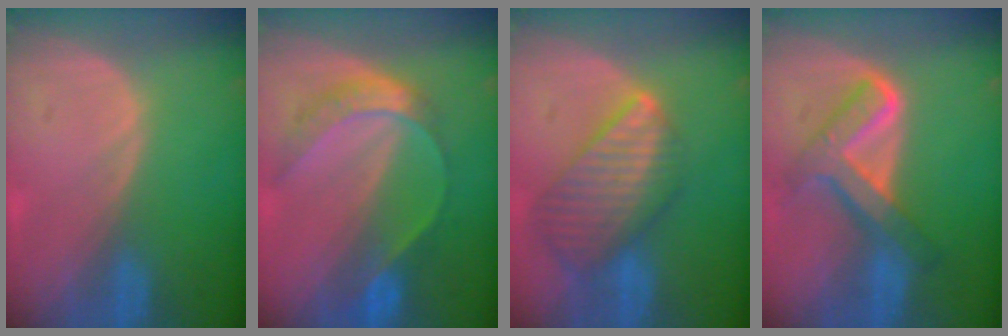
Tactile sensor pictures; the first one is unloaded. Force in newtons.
{"total": 7.2, "press": 6.1, "slide": 4.0}
{"total": 9.5, "press": 8.3, "slide": 4.6}
{"total": 7.6, "press": 7.5, "slide": 0.4}